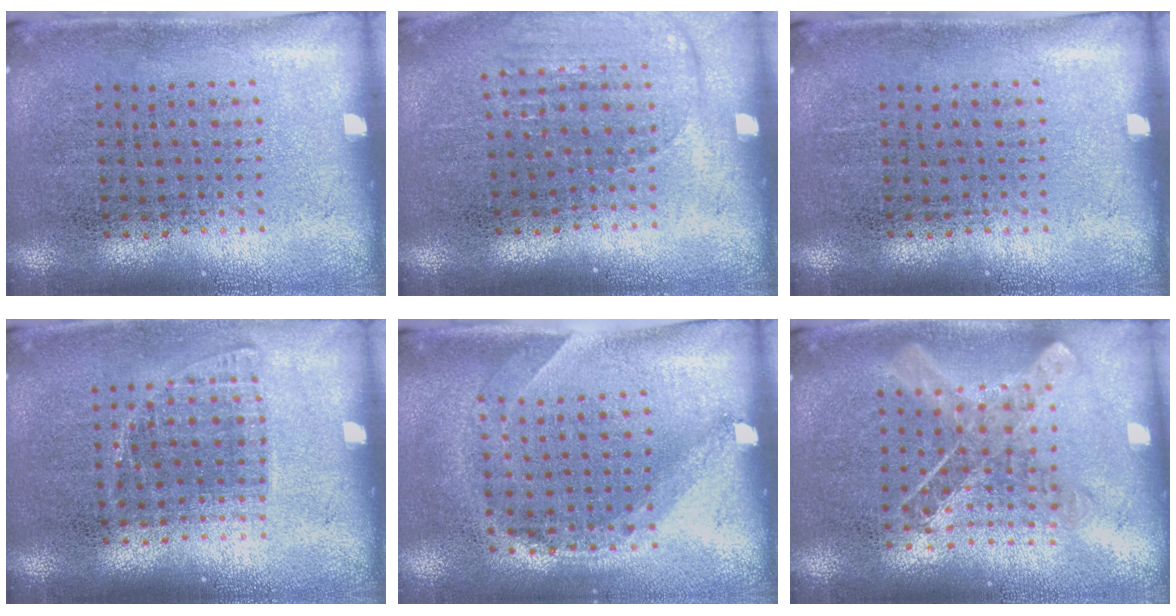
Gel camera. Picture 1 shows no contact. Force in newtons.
{"total": 1.4, "press": 1.2, "slide": 0.6}
{"total": 0.0}
{"total": 1.0, "press": 0.9, "slide": 0.5}
{"total": 1.4, "press": 1.1, "slide": 0.9}
{"total": 1.0, "press": 1.0, "slide": 0.1}